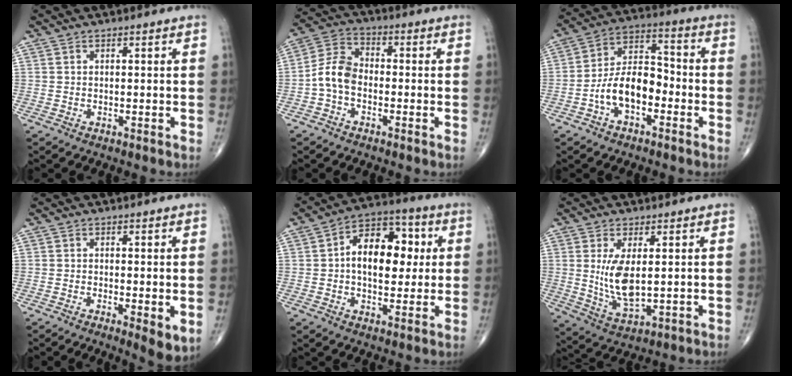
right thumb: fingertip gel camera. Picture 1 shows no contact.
{"total": 7.2, "force": [-1.9, 4.8, 4.9], "torque": [-0.087, 0.029, -0.052]}
{"total": 11.3, "force": [-3.9, 6.5, 8.4], "torque": [-0.136, 0.047, -0.078]}
{"total": 4.7, "force": [-0.8, 1.5, 4.4], "torque": [-0.069, -0.016, -0.013]}
{"total": 13.9, "force": [1.7, 8.5, 10.9], "torque": [-0.133, 0.021, 0.018]}
{"total": 8.5, "force": [1.2, 3.5, 7.6], "torque": [-0.150, -0.023, 0.035]}